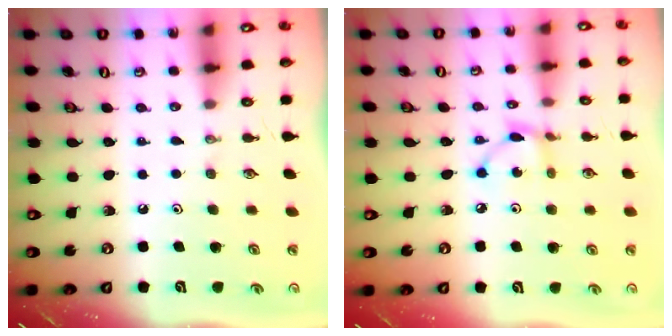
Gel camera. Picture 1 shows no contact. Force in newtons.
{"total": 4.1, "press": 4.1, "slide": 0.1}